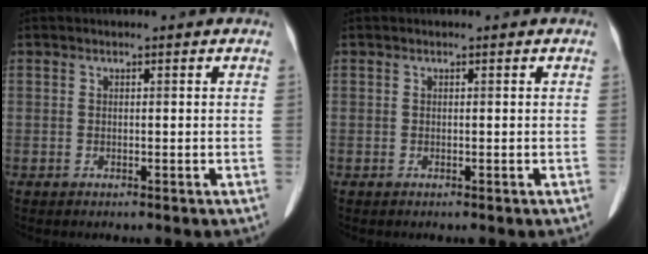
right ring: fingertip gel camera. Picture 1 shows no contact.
{"total": 0.0}